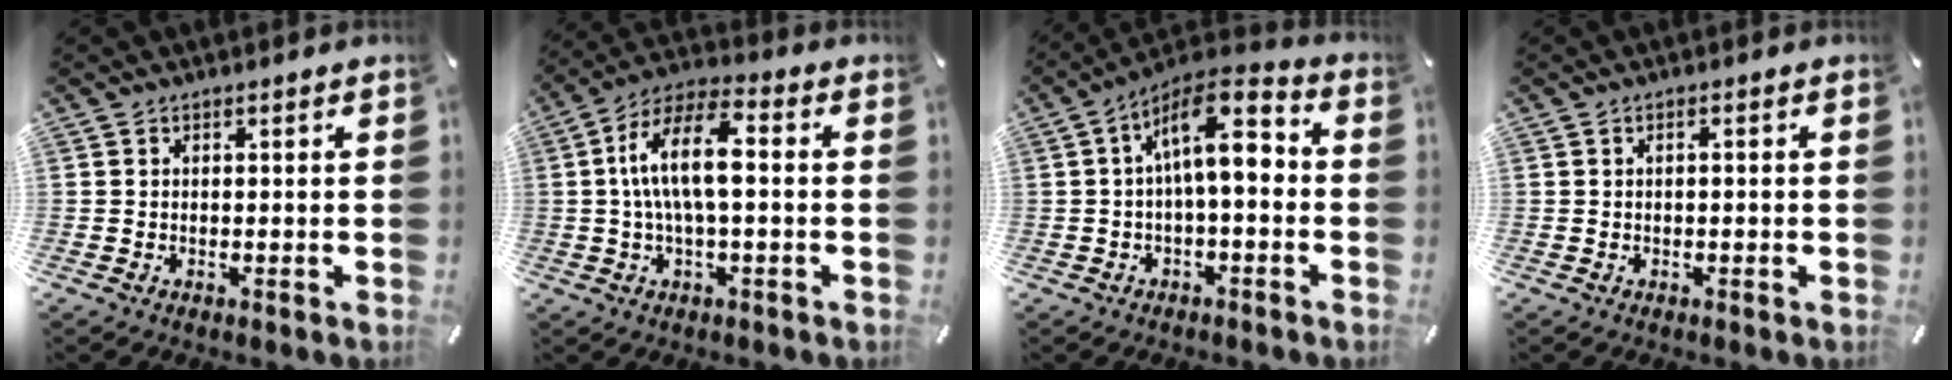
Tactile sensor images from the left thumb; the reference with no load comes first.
{"total": 11.9, "force": [0.4, 4.9, 10.8], "torque": [-0.216, 0.006, 0.006]}
{"total": 11.8, "force": [1.9, 5.3, 10.3], "torque": [-0.172, -0.007, 0.032]}
{"total": 0.6, "force": [-0.3, 0.3, 0.4], "torque": [-0.008, 0.000, -0.005]}